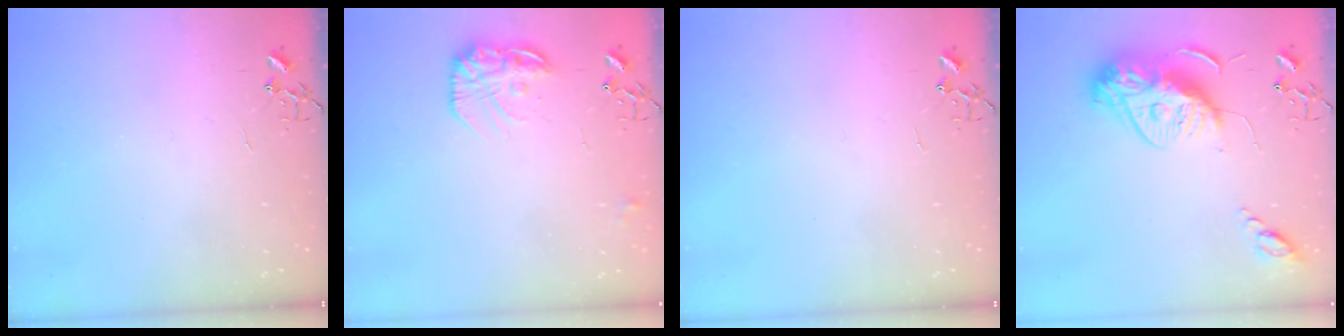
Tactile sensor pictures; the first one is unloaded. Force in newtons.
{"total": 13.6, "press": 13.6, "slide": 0.7}
{"total": 0.0}
{"total": 16.1, "press": 16.0, "slide": 1.6}